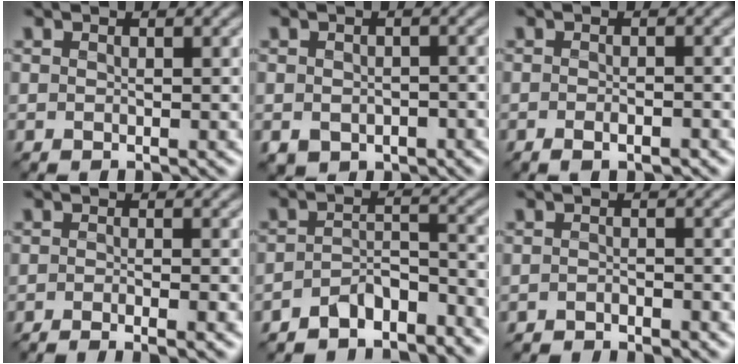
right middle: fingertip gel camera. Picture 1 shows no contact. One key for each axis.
{"total": 3.0, "fx": -1.4, "fy": 2.4, "fz": 1.2, "tx": -0.012, "ty": -0.004, "tz": -0.022}
{"total": 1.8, "fx": -1.1, "fy": 0.6, "fz": 1.3, "tx": -0.011, "ty": 0.001, "tz": -0.020}
{"total": 3.5, "fx": -2.0, "fy": 0.8, "fz": 2.8, "tx": -0.033, "ty": -0.001, "tz": -0.027}
{"total": 4.5, "fx": -3.9, "fy": 1.4, "fz": 1.9, "tx": -0.034, "ty": 0.003, "tz": -0.073}
{"total": 1.4, "fx": -1.4, "fy": 0.1, "fz": 0.4, "tx": -0.009, "ty": 0.001, "tz": -0.027}